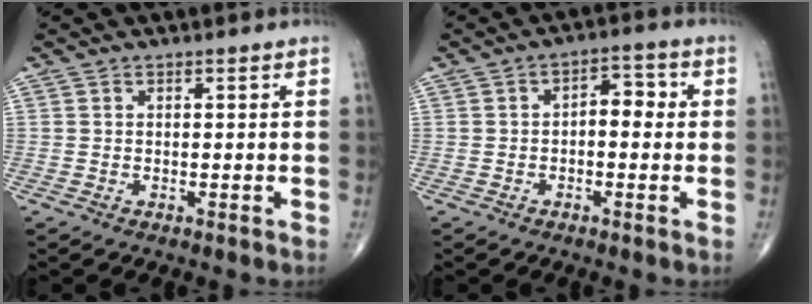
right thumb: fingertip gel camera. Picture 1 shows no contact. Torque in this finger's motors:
{"motor_torque": [0.22, 0.41, 0.51, 0.02, 0.08]}